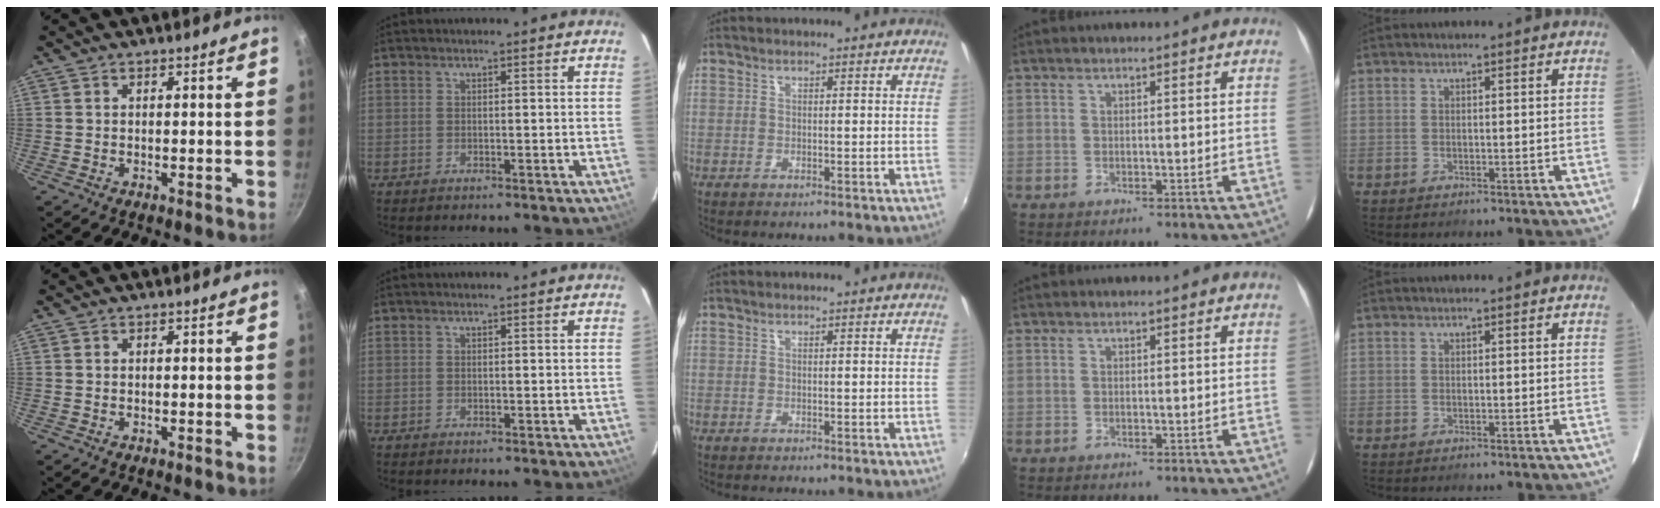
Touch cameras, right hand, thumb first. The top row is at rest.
{}